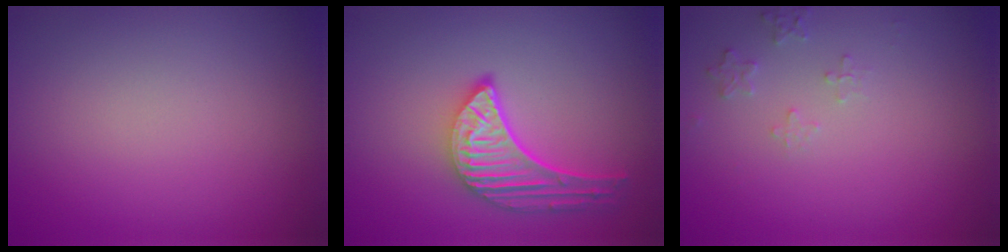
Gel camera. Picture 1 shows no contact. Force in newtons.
{"total": 4.8, "press": 3.7, "slide": 3.0}
{"total": 1.3, "press": 1.3, "slide": 0.2}